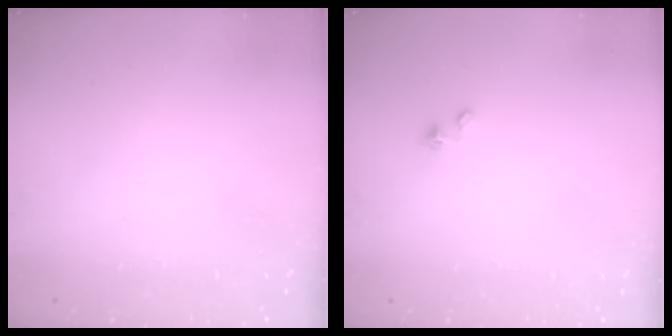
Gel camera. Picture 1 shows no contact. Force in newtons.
{"total": 1.5, "press": 1.5, "slide": 0.0}